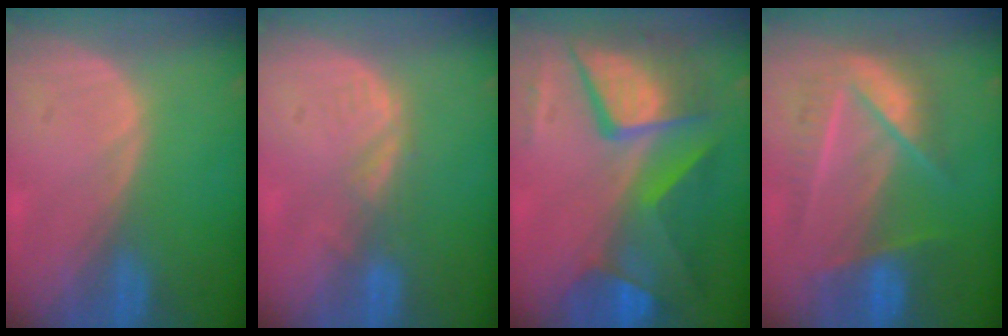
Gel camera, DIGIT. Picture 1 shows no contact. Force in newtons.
{"total": 2.8, "press": 2.2, "slide": 1.7}
{"total": 11.8, "press": 11.7, "slide": 1.3}
{"total": 8.2, "press": 7.8, "slide": 2.5}